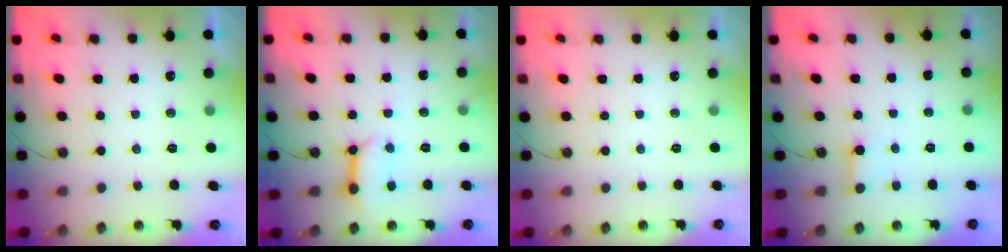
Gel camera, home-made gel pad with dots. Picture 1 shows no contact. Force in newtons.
{"total": 10.4, "press": 10.3, "slide": 1.1}
{"total": 0.0}
{"total": 2.2, "press": 2.2, "slide": 0.1}